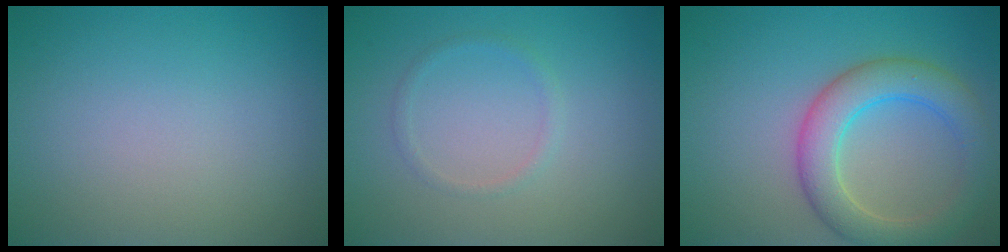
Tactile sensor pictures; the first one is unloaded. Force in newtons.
{"total": 1.0, "press": 0.9, "slide": 0.0}
{"total": 5.4, "press": 5.3, "slide": 0.3}